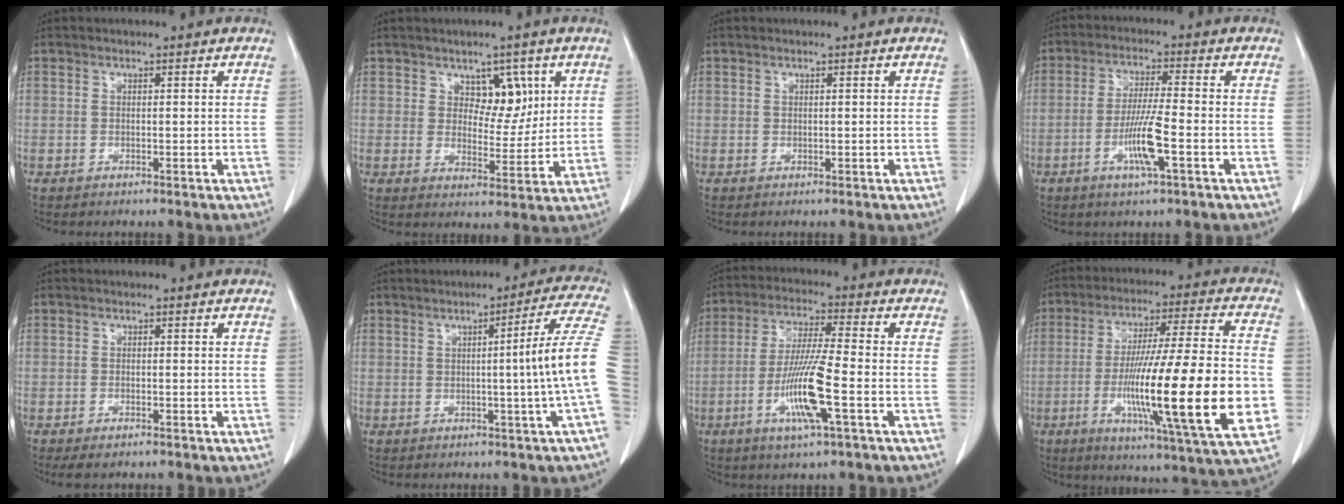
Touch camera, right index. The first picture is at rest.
{"total": 5.4, "force": [2.5, 3.3, 3.6], "torque": [-0.041, 0.001, 0.041]}
{"total": 0.0}
{"total": 7.2, "force": [-2.6, -0.1, 6.7], "torque": [-0.129, -0.008, -0.051]}
{"total": 2.9, "force": [-2.3, 0.9, 1.6], "torque": [-0.025, -0.006, -0.033]}
{"total": 9.7, "force": [-1.0, -2.5, 9.3], "torque": [-0.109, 0.003, -0.015]}
{"total": 10.6, "force": [-3.5, 0.0, 10.0], "torque": [-0.198, -0.012, -0.071]}
{"total": 23.5, "force": [-4.9, 0.7, 23.0], "torque": [-0.360, -0.020, -0.084]}